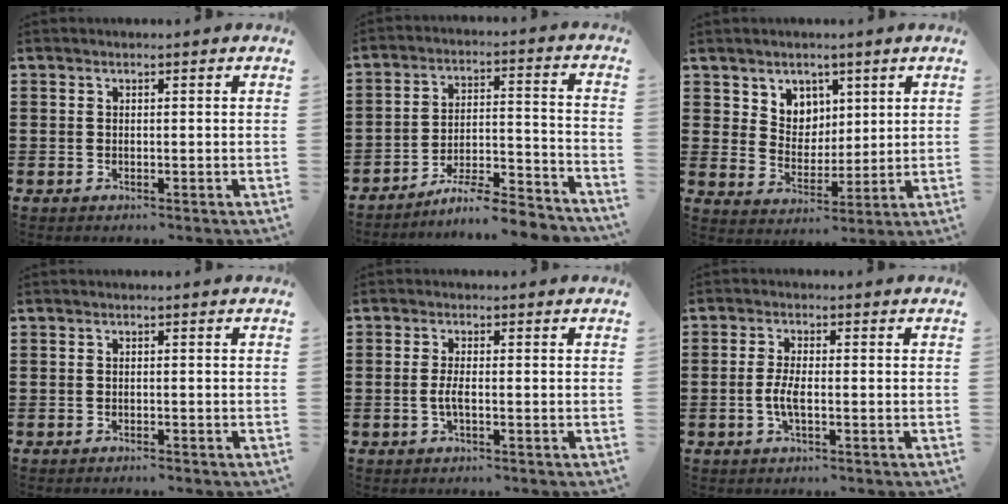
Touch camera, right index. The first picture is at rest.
{"total": 7.0, "force": [-6.5, 0.1, 2.7], "torque": [-0.036, 0.002, -0.125]}
{"total": 5.4, "force": [3.5, 4.2, -0.1], "torque": [-0.021, -0.004, 0.064]}
{"total": 0.6, "force": [-0.6, -0.1, 0.2], "torque": [-0.006, -0.004, -0.011]}
{"total": 2.5, "force": [-0.7, 0.3, 2.4], "torque": [-0.059, -0.009, -0.016]}
{"total": 3.6, "force": [-0.9, 0.8, 3.4], "torque": [-0.075, -0.006, -0.020]}